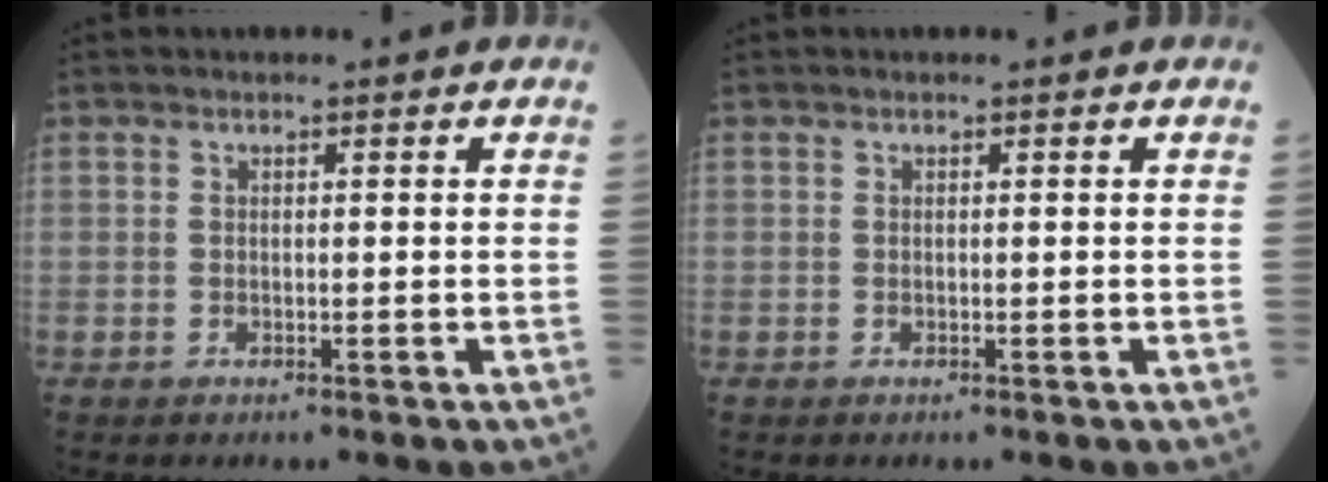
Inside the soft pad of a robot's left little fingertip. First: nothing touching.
{"total": 0.0}